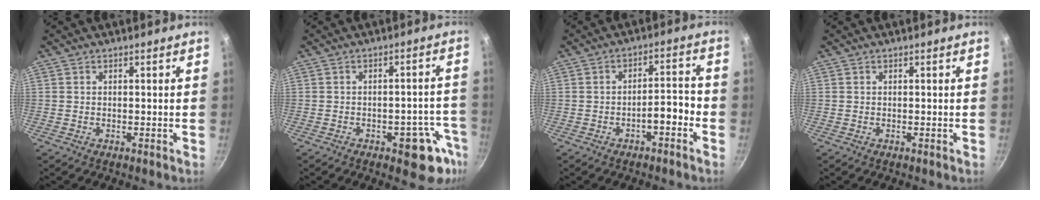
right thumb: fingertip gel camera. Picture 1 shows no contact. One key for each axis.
{"total": 9.5, "fx": -4.8, "fy": 4.7, "fz": 6.8, "tx": -0.020, "ty": 0.039, "tz": -0.055}
{"total": 5.1, "fx": -2.6, "fy": 1.9, "fz": 4.0, "tx": -0.045, "ty": 0.038, "tz": -0.034}
{"total": 0.0}